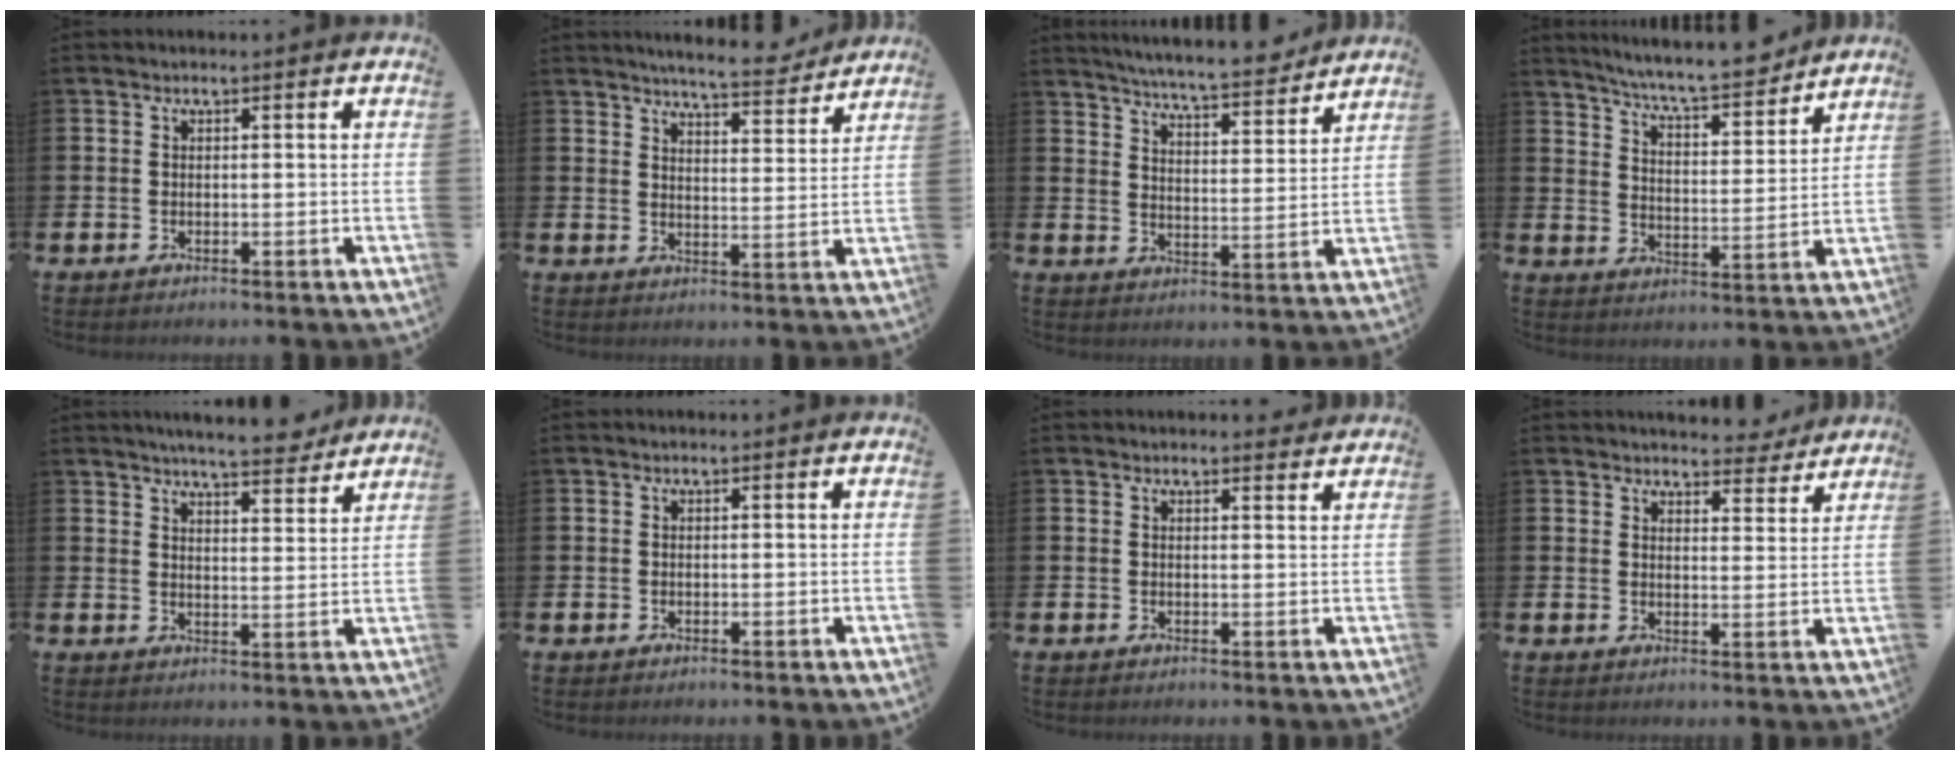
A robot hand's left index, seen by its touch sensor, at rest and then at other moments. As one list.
[{"total": 6.2, "force": [6.1, 0.5, 1.4], "torque": [-0.026, -0.039, 0.104]}, {"total": 6.5, "force": [6.3, 0.2, 1.6], "torque": [-0.050, -0.045, 0.107]}, {"total": 7.4, "force": [7.1, 0.3, 2.2], "torque": [-0.066, -0.057, 0.120]}, {"total": 6.3, "force": [6.1, 0.5, 1.6], "torque": [-0.030, -0.035, 0.107]}, {"total": 0.0}, {"total": 1.4, "force": [1.3, 0.2, 0.0], "torque": [0.007, -0.005, 0.023]}, {"total": 4.7, "force": [4.5, 1.2, 0.3], "torque": [-0.001, -0.031, 0.079]}]